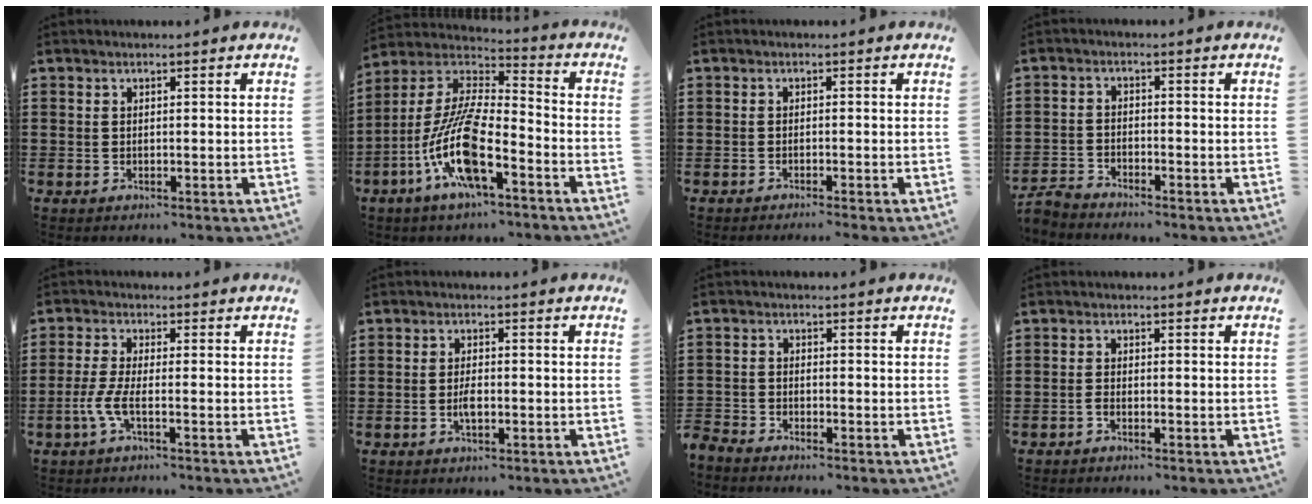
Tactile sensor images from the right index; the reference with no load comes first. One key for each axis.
{"total": 13.0, "fx": -6.5, "fy": 3.3, "fz": 10.8, "tx": -0.258, "ty": -0.018, "tz": -0.139}
{"total": 0.8, "fx": -0.8, "fy": -0.2, "fz": 0.3, "tx": -0.006, "ty": -0.001, "tz": -0.015}
{"total": 2.8, "fx": -2.7, "fy": 0.3, "fz": 0.2, "tx": -0.015, "ty": 0.002, "tz": -0.060}
{"total": 4.0, "fx": -1.6, "fy": 0.8, "fz": 3.6, "tx": -0.090, "ty": -0.011, "tz": -0.038}
{"total": 2.8, "fx": -0.8, "fy": 1.1, "fz": 2.5, "tx": -0.053, "ty": -0.001, "tz": -0.017}
{"total": 2.5, "fx": -2.5, "fy": 0.2, "fz": -0.2, "tx": -0.011, "ty": -0.001, "tz": -0.056}
{"total": 0.8, "fx": -0.7, "fy": 0.2, "fz": 0.4, "tx": -0.010, "ty": -0.003, "tz": -0.012}